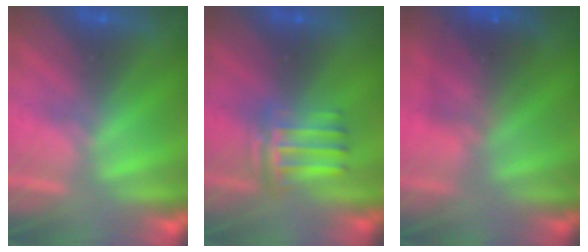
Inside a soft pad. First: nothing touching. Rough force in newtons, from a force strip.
{"total": 3.9}
{"total": 7.2}